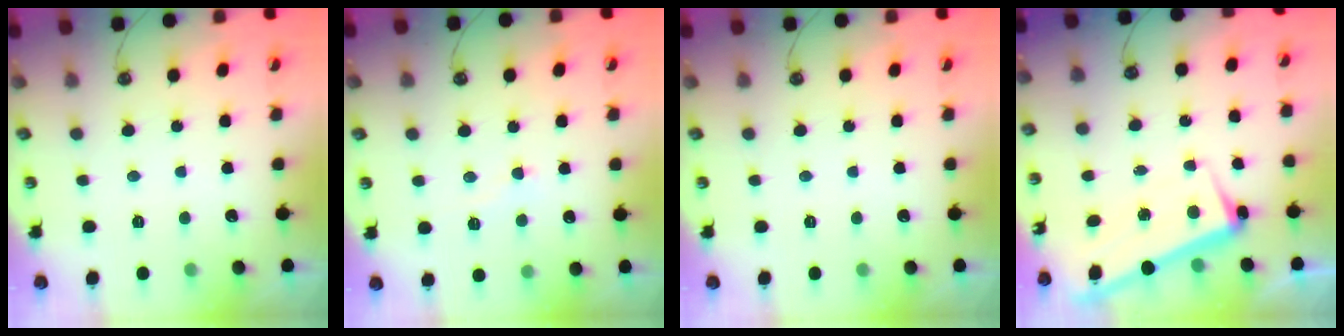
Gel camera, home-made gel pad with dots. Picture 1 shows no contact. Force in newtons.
{"total": 4.0, "press": 3.9, "slide": 0.6}
{"total": 0.0}
{"total": 2.2, "press": 2.1, "slide": 0.8}